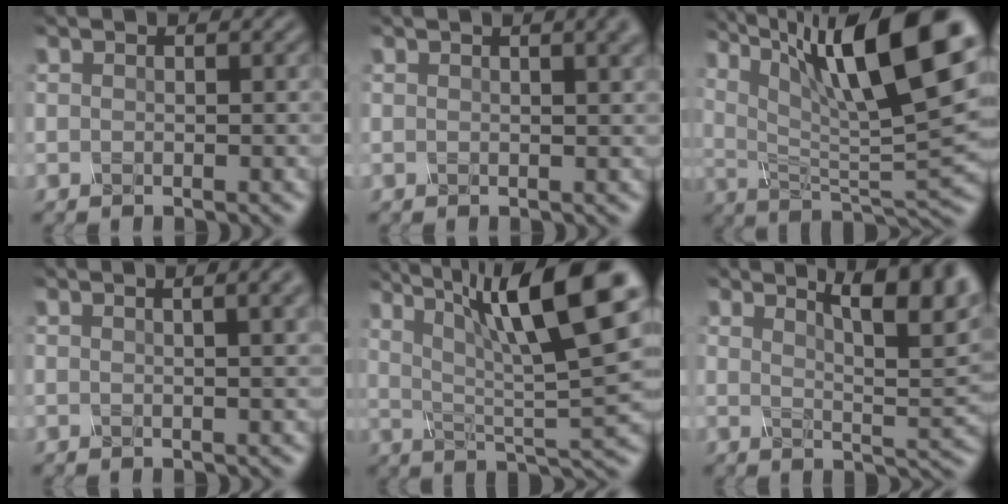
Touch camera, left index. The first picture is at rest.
{"total": 4.5, "force": [2.3, 2.0, 3.3], "torque": [-0.016, 0.026, 0.004]}
{"total": 15.8, "force": [7.8, 4.2, 13.0], "torque": [-0.221, 0.006, 0.136]}
{"total": 5.9, "force": [2.7, 2.5, 4.5], "torque": [-0.029, 0.034, 0.000]}
{"total": 12.9, "force": [5.7, 3.0, 11.1], "torque": [-0.181, 0.015, 0.094]}
{"total": 7.8, "force": [4.4, 2.4, 6.0], "torque": [-0.061, 0.013, 0.056]}